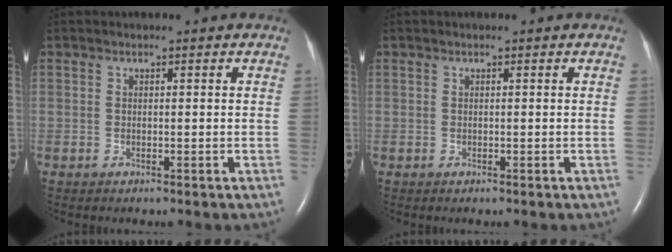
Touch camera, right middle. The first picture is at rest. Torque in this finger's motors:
{"motor_torque": [-0.04, -0.13, 0.00, 0.00]}